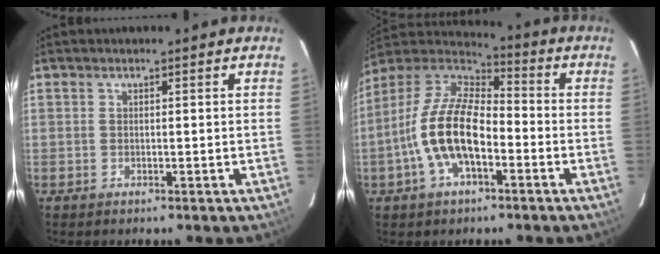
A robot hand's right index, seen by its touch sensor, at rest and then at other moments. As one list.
[{"total": 15.1, "force": [-4.4, 7.0, 12.7], "torque": [-0.254, 0.004, -0.086]}]